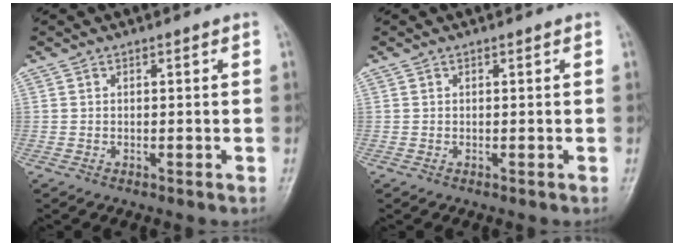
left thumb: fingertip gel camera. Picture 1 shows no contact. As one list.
[{"total": 0.0}]